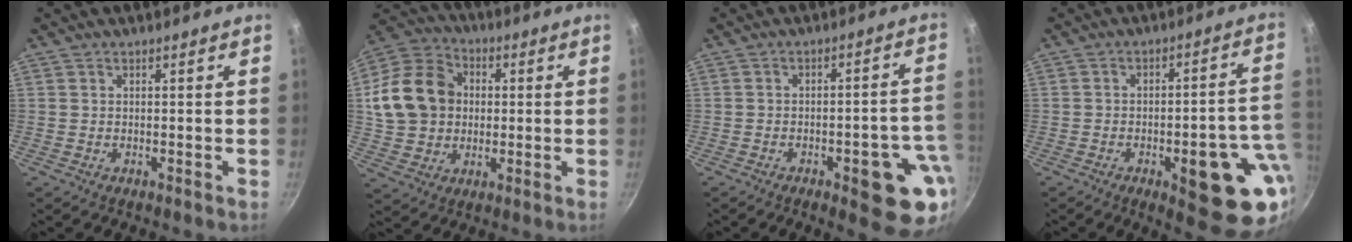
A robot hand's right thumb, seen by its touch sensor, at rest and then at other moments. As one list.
[{"total": 16.9, "force": [1.8, 13.8, 9.6], "torque": [-0.155, 0.027, 0.030]}, {"total": 13.4, "force": [-5.1, 4.7, 11.4], "torque": [-0.091, 0.030, -0.060]}, {"total": 18.0, "force": [-5.4, 6.4, 16.0], "torque": [-0.148, 0.024, -0.065]}]